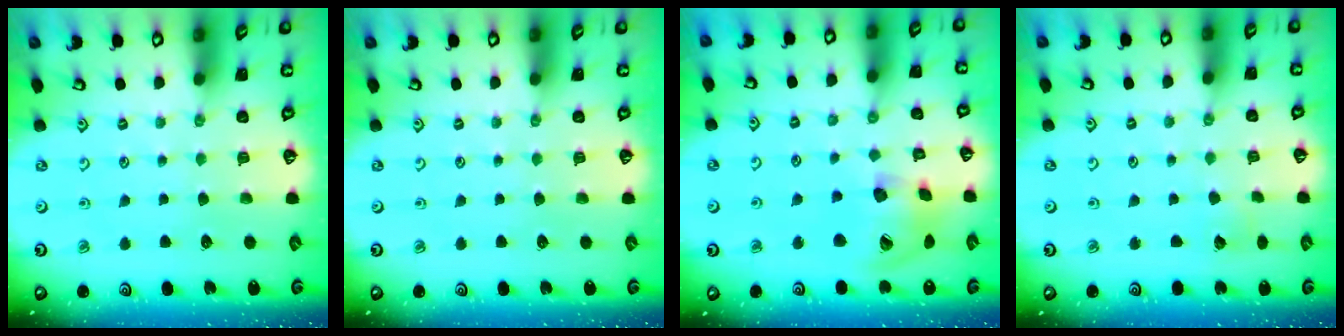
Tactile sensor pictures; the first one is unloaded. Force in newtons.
{"total": 0.0}
{"total": 16.5, "press": 16.4, "slide": 2.4}
{"total": 2.8, "press": 2.8, "slide": 0.2}